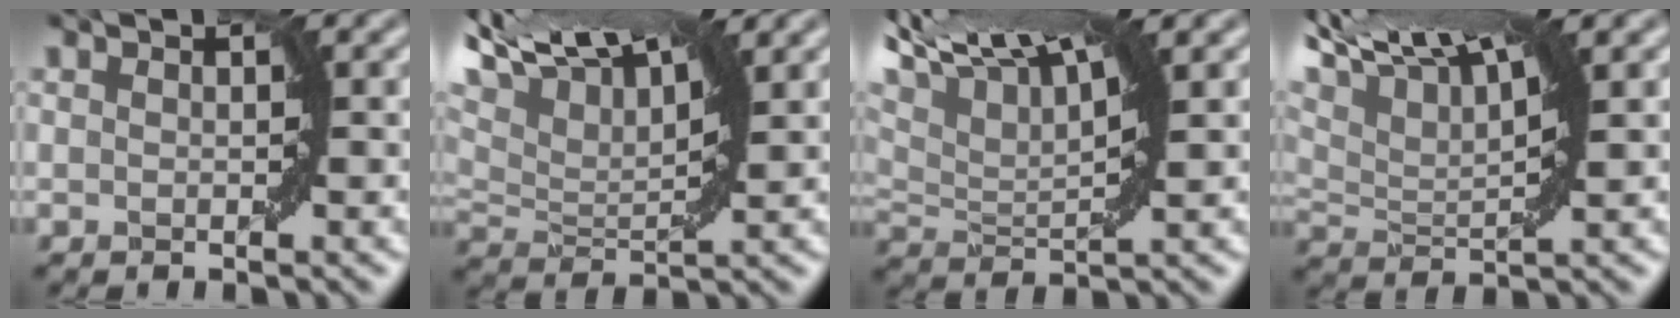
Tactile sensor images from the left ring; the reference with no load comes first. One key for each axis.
{"total": 11.1, "fx": 6.3, "fy": 4.6, "fz": 7.8, "tx": -0.141, "ty": 0.052, "tz": 0.109}
{"total": 9.2, "fx": 5.1, "fy": 3.2, "fz": 6.9, "tx": -0.127, "ty": 0.025, "tz": 0.090}
{"total": 8.8, "fx": 5.2, "fy": 2.7, "fz": 6.5, "tx": -0.122, "ty": 0.024, "tz": 0.093}